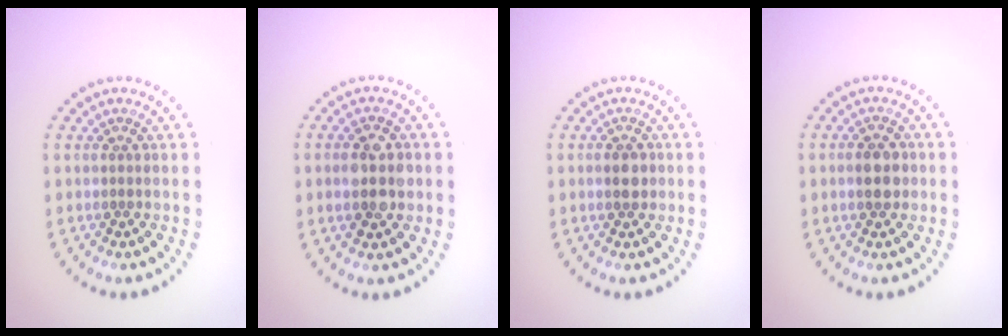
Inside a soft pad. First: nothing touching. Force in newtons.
{"total": 3.6, "press": 3.6, "slide": 0.1}
{"total": 1.8, "press": 1.8, "slide": 0.1}
{"total": 2.5, "press": 2.5, "slide": 0.1}